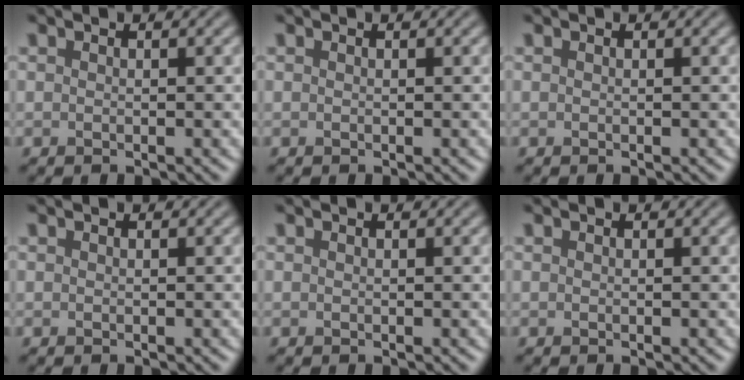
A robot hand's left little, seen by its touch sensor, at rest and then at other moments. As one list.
[{"total": 0.0}, {"total": 0.0}, {"total": 0.0}, {"total": 0.0}, {"total": 0.0}]